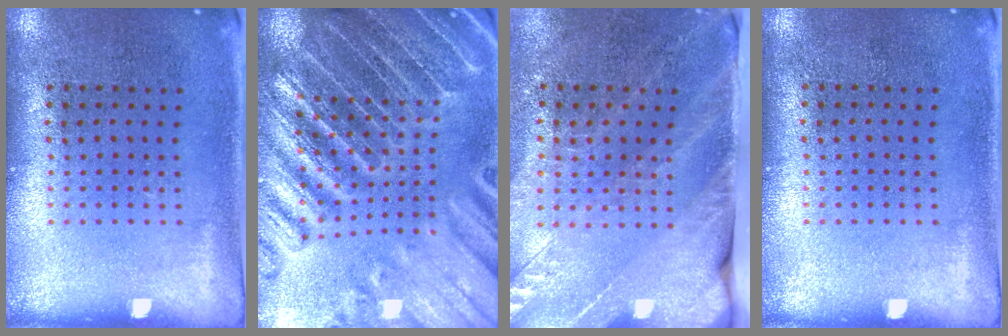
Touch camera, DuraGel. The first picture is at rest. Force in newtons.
{"total": 4.6, "press": 4.2, "slide": 1.9}
{"total": 3.5, "press": 3.0, "slide": 1.8}
{"total": 0.0}